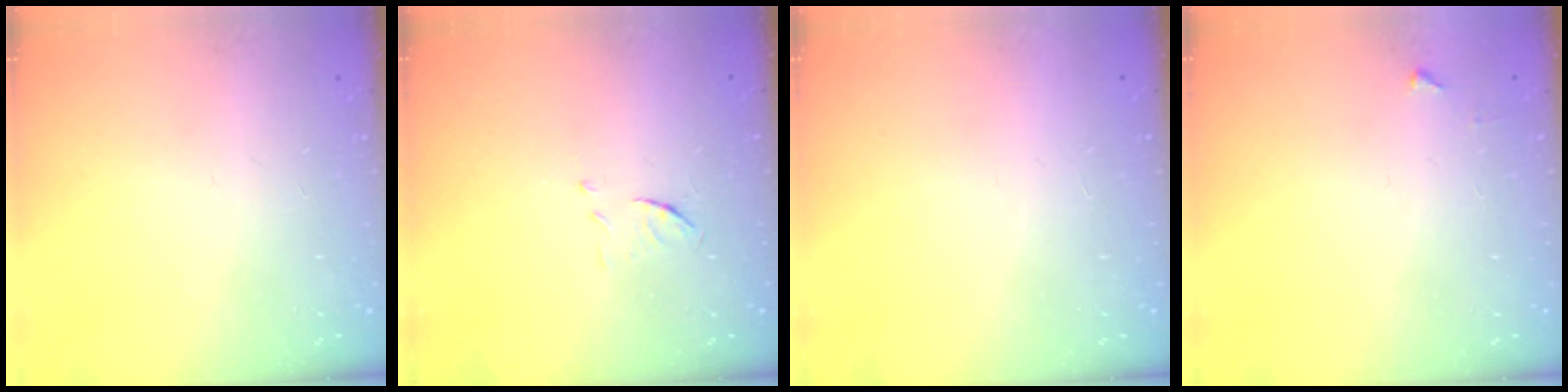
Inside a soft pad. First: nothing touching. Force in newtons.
{"total": 5.9, "press": 5.9, "slide": 0.5}
{"total": 1.6, "press": 1.6, "slide": 0.1}
{"total": 3.2, "press": 3.2, "slide": 0.4}